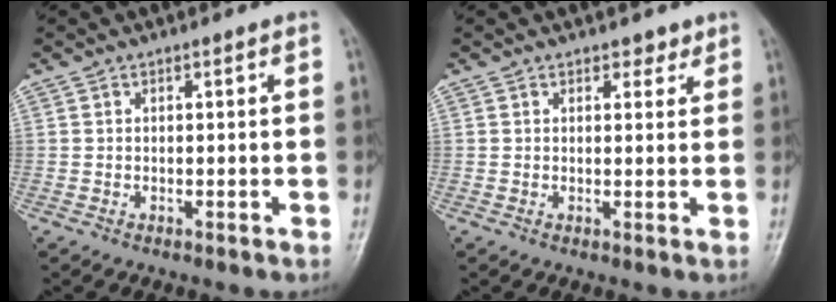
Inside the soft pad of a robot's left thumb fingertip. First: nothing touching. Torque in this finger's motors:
{"motor_torque": [-0.15, 0.06, -0.42, -0.05, 0.04]}